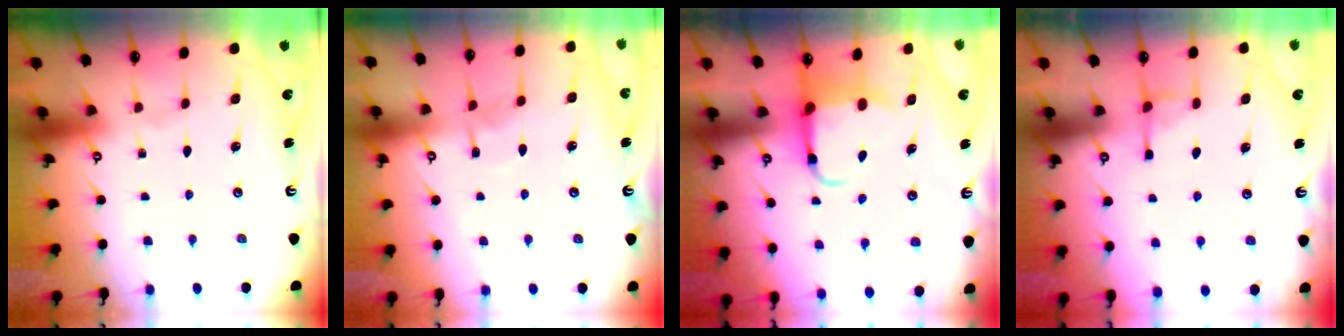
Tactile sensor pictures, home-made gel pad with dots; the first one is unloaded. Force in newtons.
{"total": 6.3, "press": 6.3, "slide": 0.5}
{"total": 5.1, "press": 5.0, "slide": 1.1}
{"total": 3.2, "press": 3.2, "slide": 0.2}